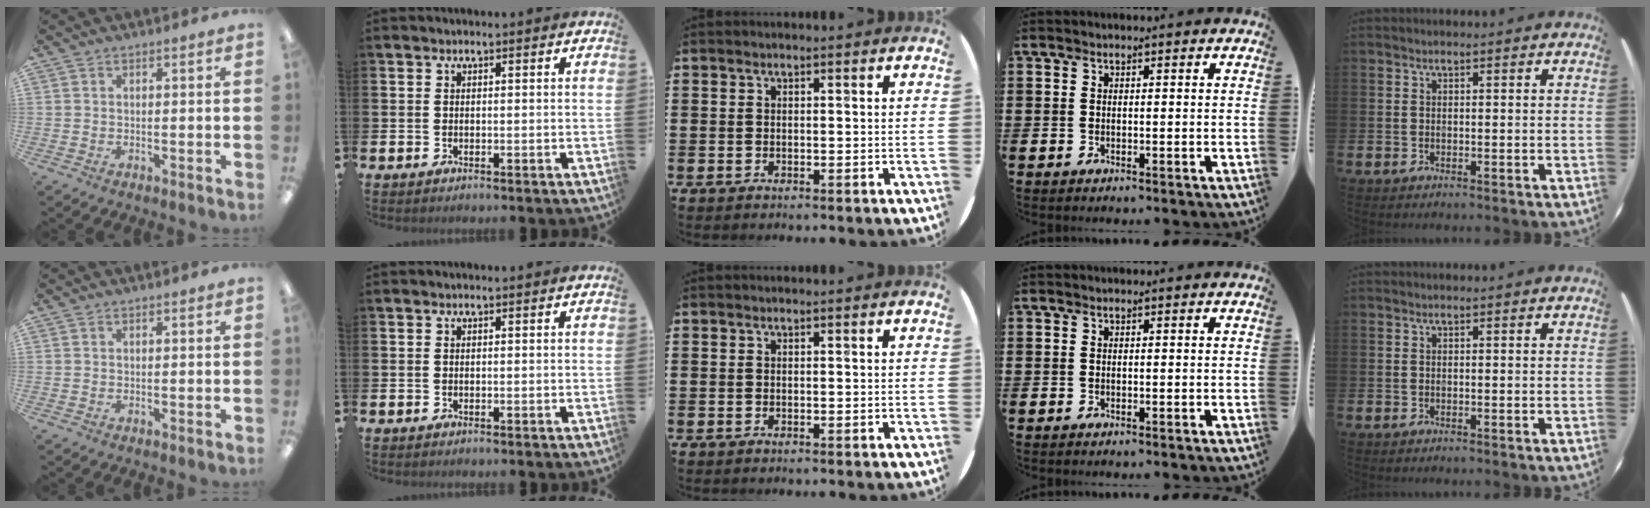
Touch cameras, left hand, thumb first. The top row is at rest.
{}